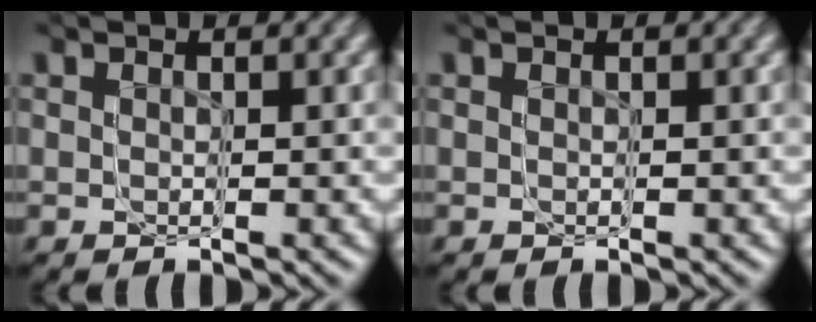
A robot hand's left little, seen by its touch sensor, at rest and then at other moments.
{"total": 0.0}